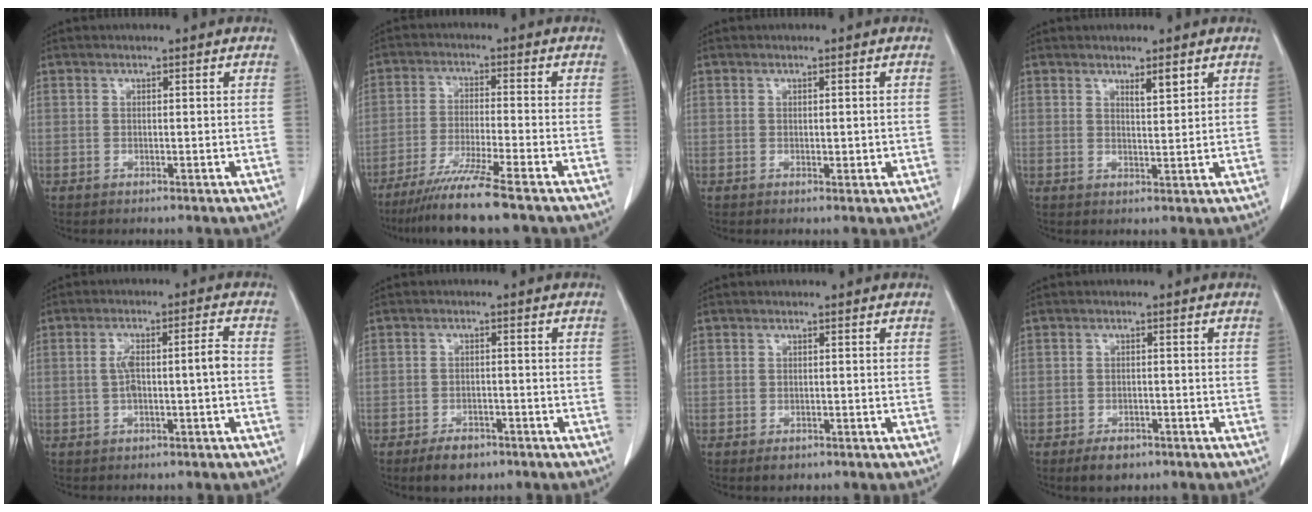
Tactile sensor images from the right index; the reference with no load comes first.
{"total": 9.6, "force": [-7.4, -1.1, 6.1], "torque": [-0.101, -0.032, -0.127]}
{"total": 1.1, "force": [0.0, 0.7, 0.9], "torque": [-0.009, -0.002, 0.002]}
{"total": 2.3, "force": [1.6, 0.3, 1.6], "torque": [-0.031, -0.005, 0.028]}
{"total": 5.5, "force": [-0.5, 0.8, 5.4], "torque": [-0.103, 0.022, -0.006]}
{"total": 4.0, "force": [-2.7, 2.4, 1.7], "torque": [-0.027, 0.002, -0.038]}
{"total": 1.4, "force": [-0.6, 1.2, 0.4], "torque": [-0.003, 0.003, -0.004]}
{"total": 3.2, "force": [-2.0, 2.1, 1.3], "torque": [-0.019, 0.001, -0.024]}